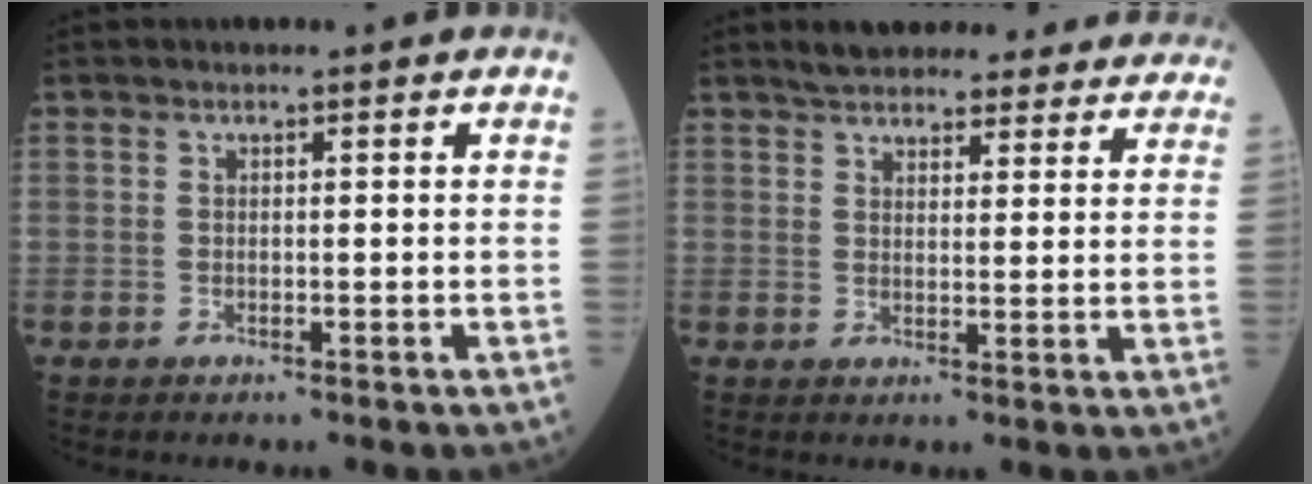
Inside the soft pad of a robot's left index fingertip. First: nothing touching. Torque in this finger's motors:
{"motor_torque": [0.15, -1.05, 0.55, 0.09]}